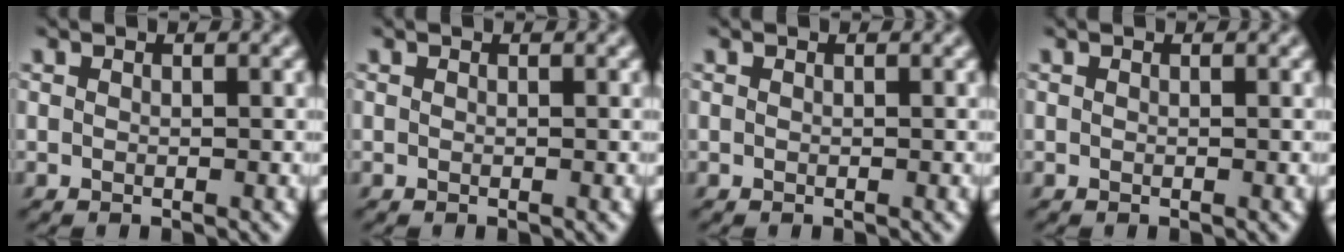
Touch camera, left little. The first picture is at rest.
{"total": 0.0}
{"total": 0.0}
{"total": 0.0}